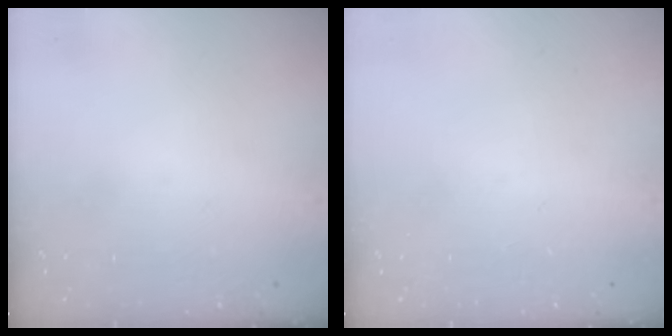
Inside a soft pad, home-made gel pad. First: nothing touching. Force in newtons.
{"total": 0.0}